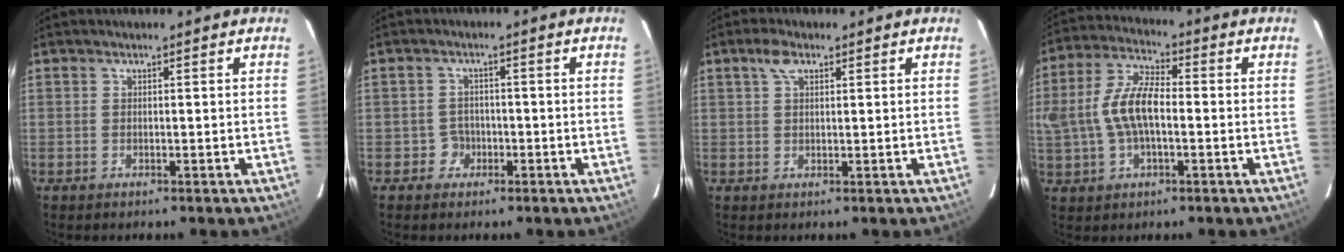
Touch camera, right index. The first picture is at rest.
{"total": 2.8, "force": [-1.3, 2.5, -0.2], "torque": [0.005, 0.014, -0.021]}
{"total": 3.2, "force": [1.7, 1.6, 2.2], "torque": [-0.042, 0.010, 0.030]}
{"total": 11.7, "force": [-0.8, 5.8, 10.1], "torque": [-0.210, 0.014, -0.012]}